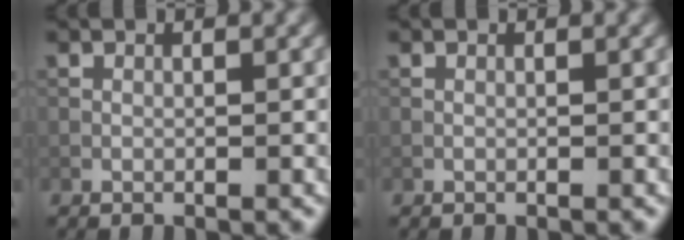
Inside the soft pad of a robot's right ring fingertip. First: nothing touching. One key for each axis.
{"total": 0.0}